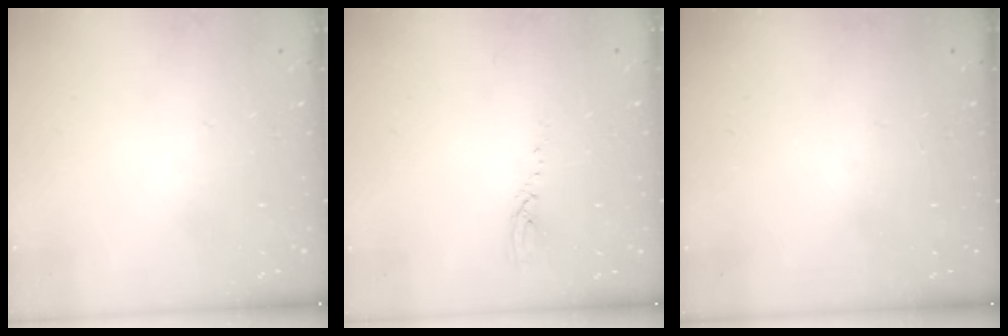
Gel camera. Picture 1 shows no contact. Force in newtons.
{"total": 3.4, "press": 3.3, "slide": 0.3}
{"total": 0.0}